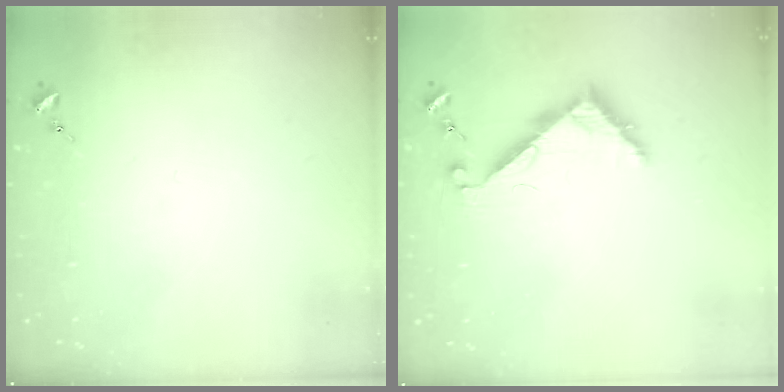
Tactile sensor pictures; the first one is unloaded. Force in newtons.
{"total": 7.5, "press": 7.5, "slide": 0.1}